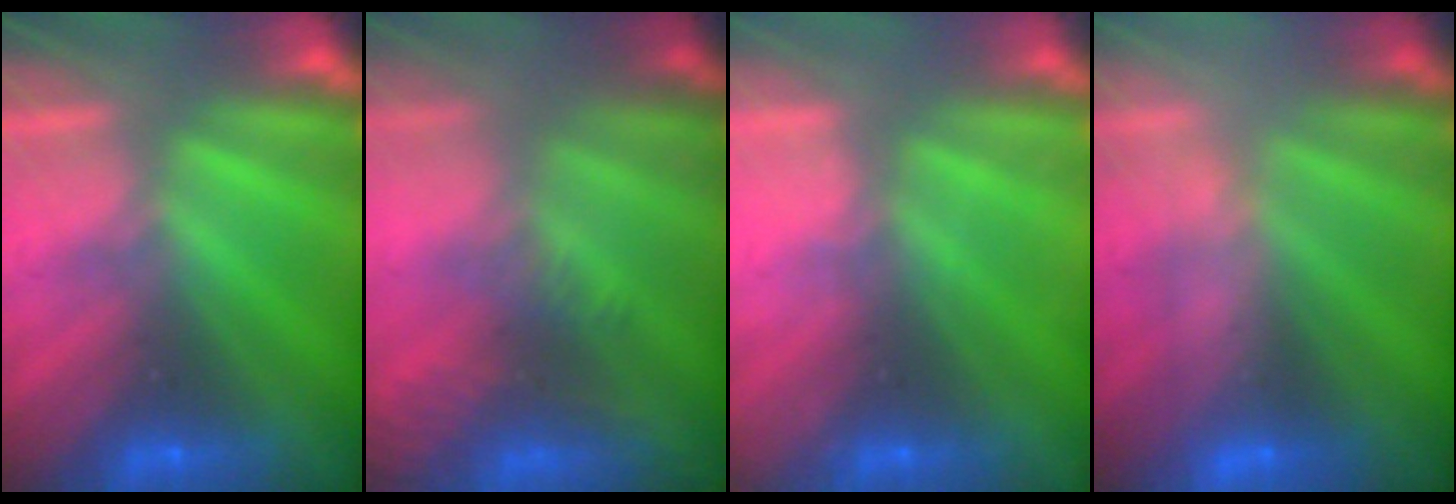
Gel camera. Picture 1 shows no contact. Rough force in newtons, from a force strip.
{"total": 9.5}
{"total": 2.3}
{"total": 2.5}